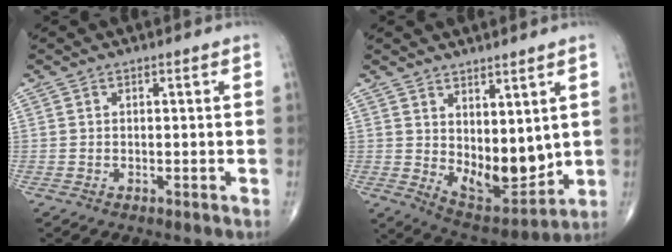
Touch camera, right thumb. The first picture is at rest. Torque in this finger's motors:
{"motor_torque": [0.06, 0.07, 0.67, 0.17, 0.04]}